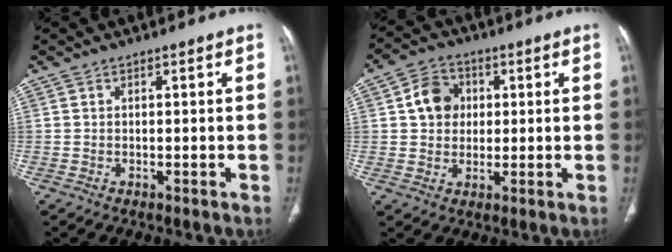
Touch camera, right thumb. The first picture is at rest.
{"total": 7.6, "force": [1.4, 6.4, 3.8], "torque": [-0.042, 0.003, 0.020]}